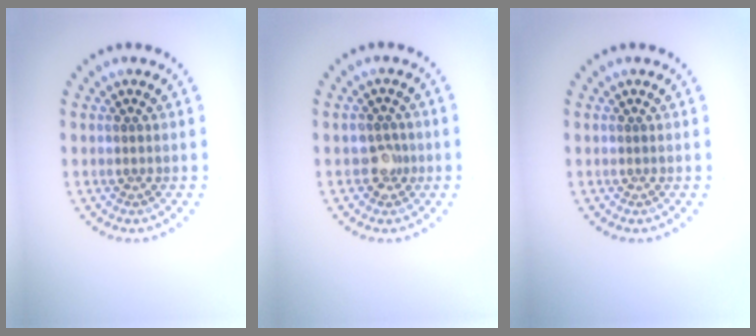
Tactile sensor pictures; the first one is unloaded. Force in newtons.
{"total": 1.7, "press": 1.6, "slide": 0.5}
{"total": 0.0}